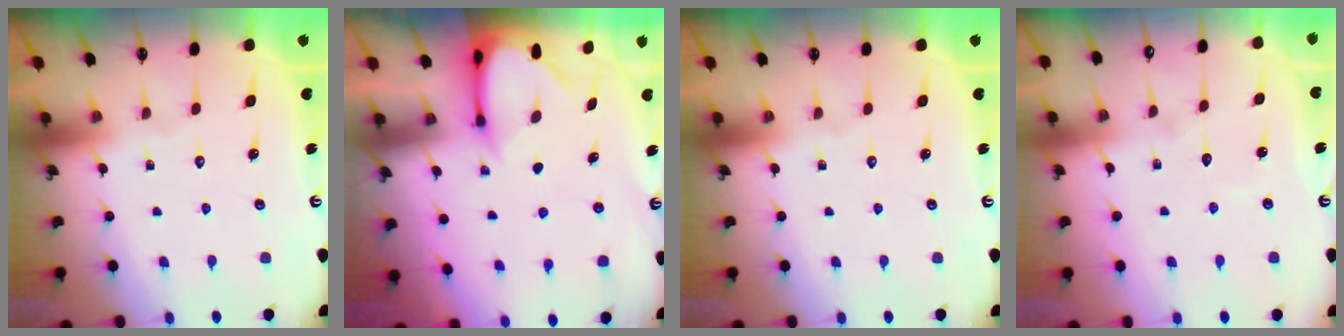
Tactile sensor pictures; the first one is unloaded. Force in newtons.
{"total": 3.3, "press": 3.3, "slide": 0.3}
{"total": 0.0}
{"total": 4.1, "press": 4.0, "slide": 0.3}